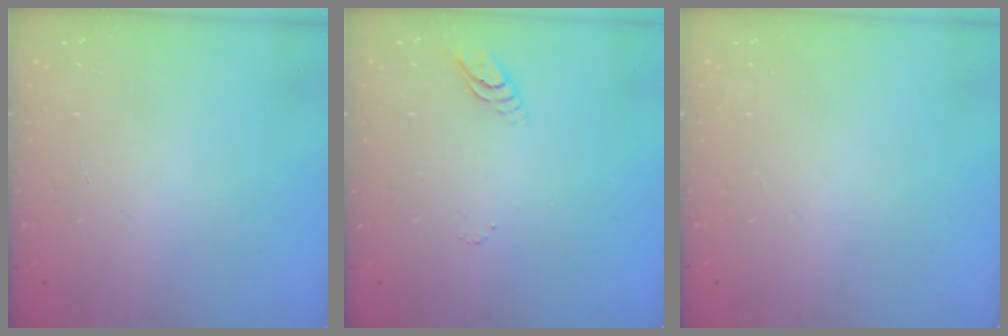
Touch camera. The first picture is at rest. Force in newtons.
{"total": 3.6, "press": 3.6, "slide": 0.3}
{"total": 0.0}